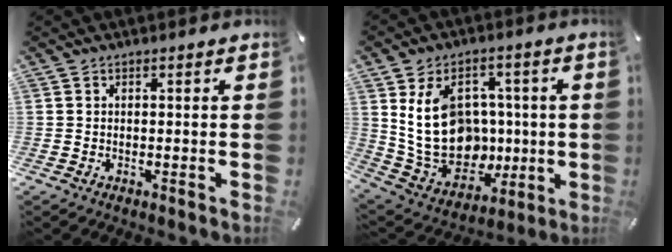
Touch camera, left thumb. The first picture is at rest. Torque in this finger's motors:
{"motor_torque": [0.52, 2.04, 1.55, -1.22, 0.64]}